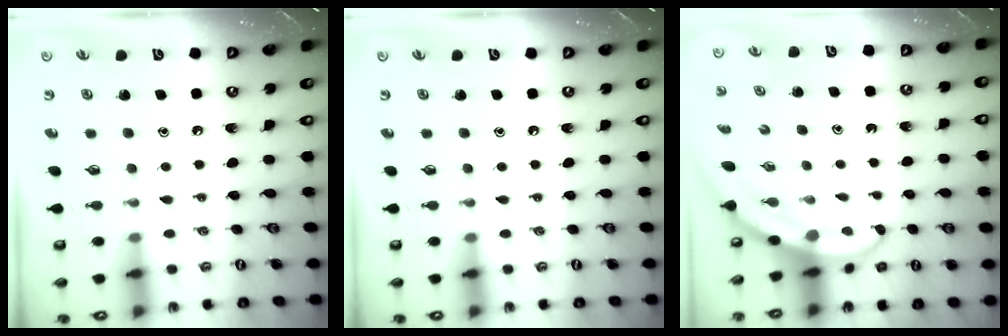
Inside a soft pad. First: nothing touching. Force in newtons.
{"total": 0.0}
{"total": 3.0, "press": 3.0, "slide": 0.1}